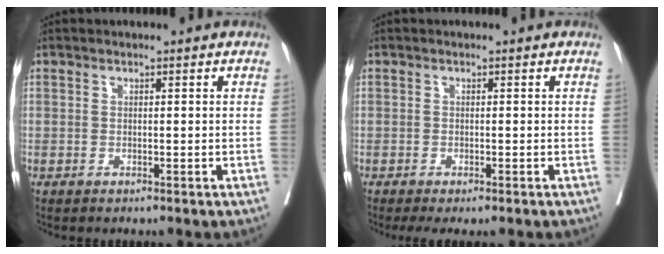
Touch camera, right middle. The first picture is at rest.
{"total": 2.7, "force": [-2.0, 0.9, 1.6], "torque": [-0.021, -0.009, -0.028]}